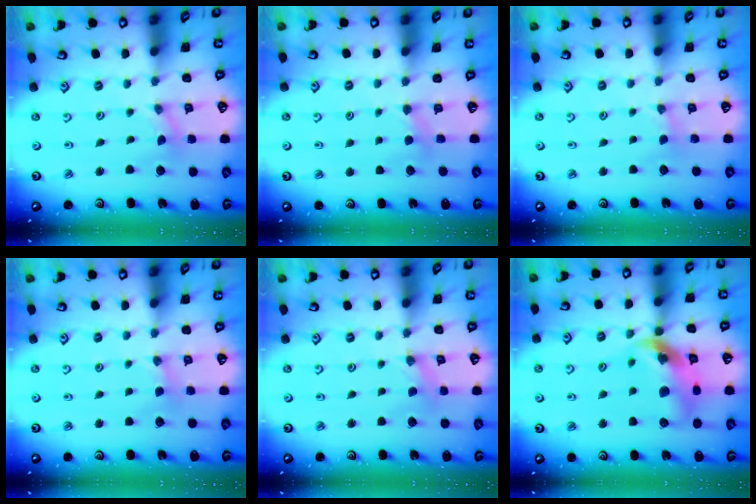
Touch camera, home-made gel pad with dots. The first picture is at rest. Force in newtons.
{"total": 2.9, "press": 2.9, "slide": 0.5}
{"total": 1.3, "press": 1.2, "slide": 0.3}
{"total": 2.2, "press": 2.2, "slide": 0.4}
{"total": 0.0}
{"total": 16.0, "press": 15.9, "slide": 2.1}